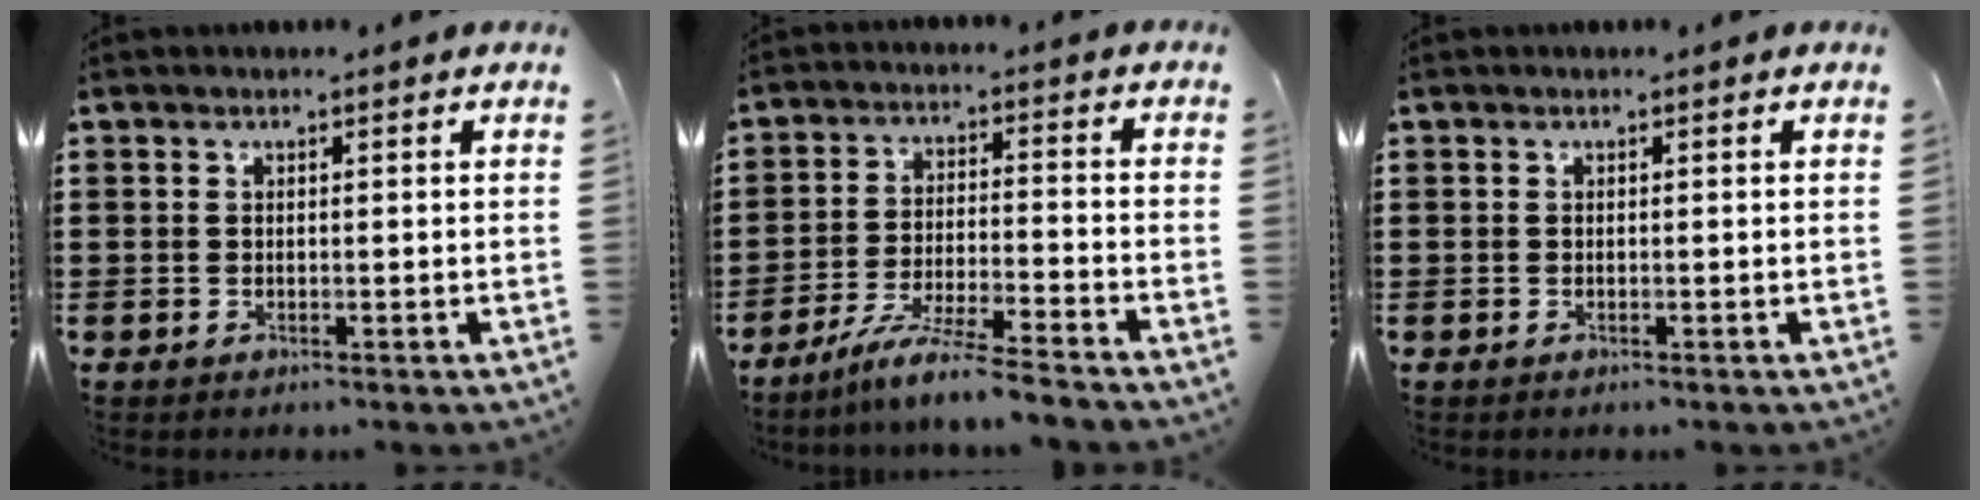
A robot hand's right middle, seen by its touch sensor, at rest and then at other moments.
{"total": 7.0, "force": [-6.3, -0.6, 3.0], "torque": [-0.062, -0.016, -0.123]}
{"total": 0.0}